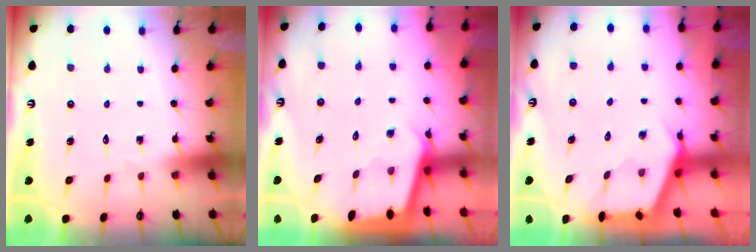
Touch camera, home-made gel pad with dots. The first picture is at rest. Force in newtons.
{"total": 2.1, "press": 2.1, "slide": 0.1}
{"total": 2.7, "press": 2.7, "slide": 0.4}